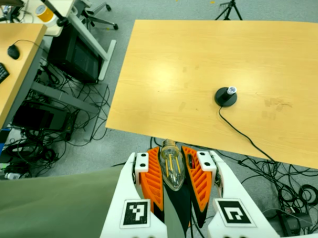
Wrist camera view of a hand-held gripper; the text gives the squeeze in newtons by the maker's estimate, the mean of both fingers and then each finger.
{"total": 21.3, "left": 23.2, "right": 19.3}